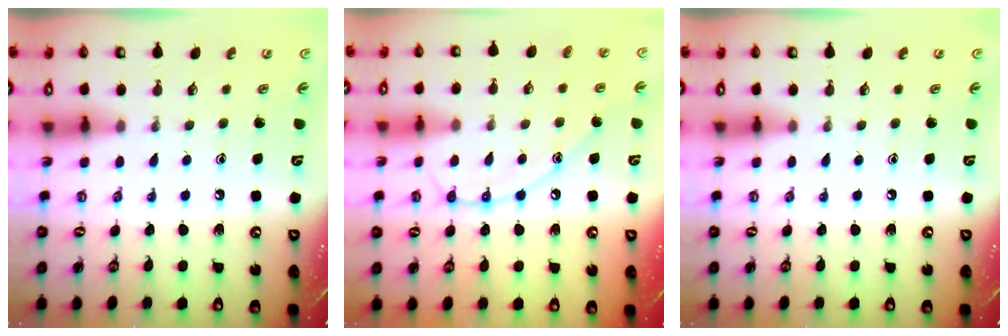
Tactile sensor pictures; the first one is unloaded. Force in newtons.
{"total": 10.9, "press": 10.8, "slide": 0.9}
{"total": 0.0}